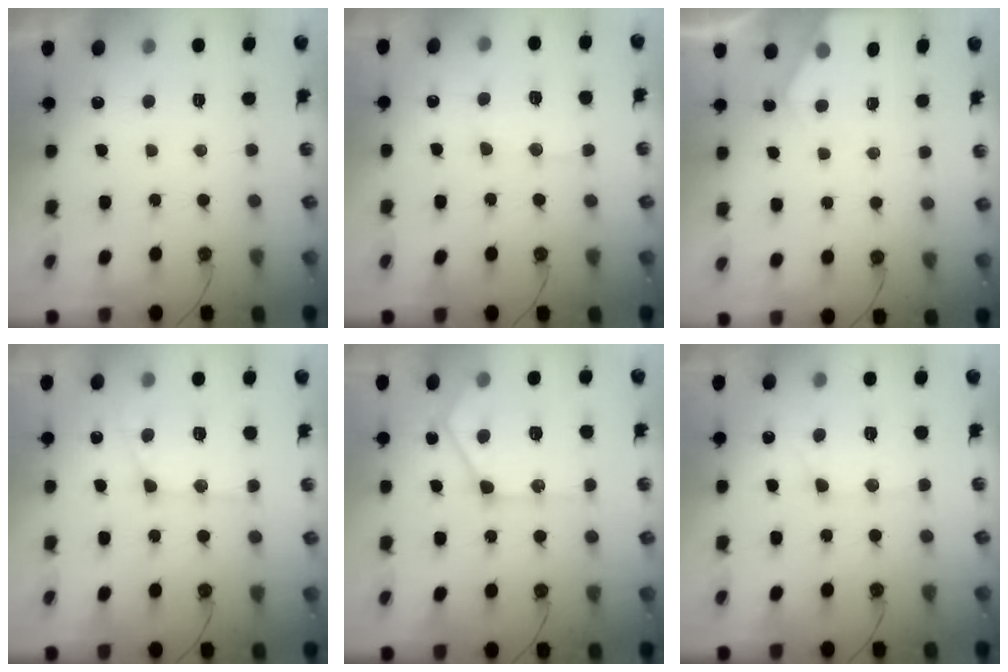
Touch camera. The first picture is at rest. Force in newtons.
{"total": 10.2, "press": 10.2, "slide": 0.9}
{"total": 3.5, "press": 3.4, "slide": 0.5}
{"total": 14.9, "press": 14.8, "slide": 1.2}
{"total": 18.7, "press": 18.7, "slide": 0.9}
{"total": 11.9, "press": 11.8, "slide": 0.9}